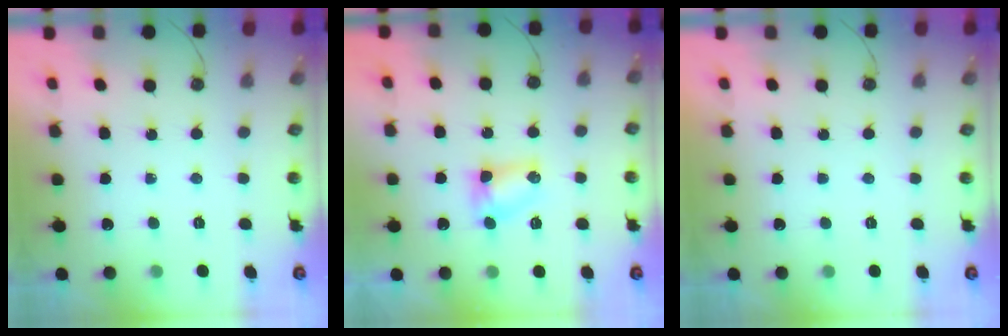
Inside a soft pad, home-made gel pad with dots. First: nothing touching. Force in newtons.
{"total": 4.1, "press": 4.1, "slide": 0.5}
{"total": 0.0}